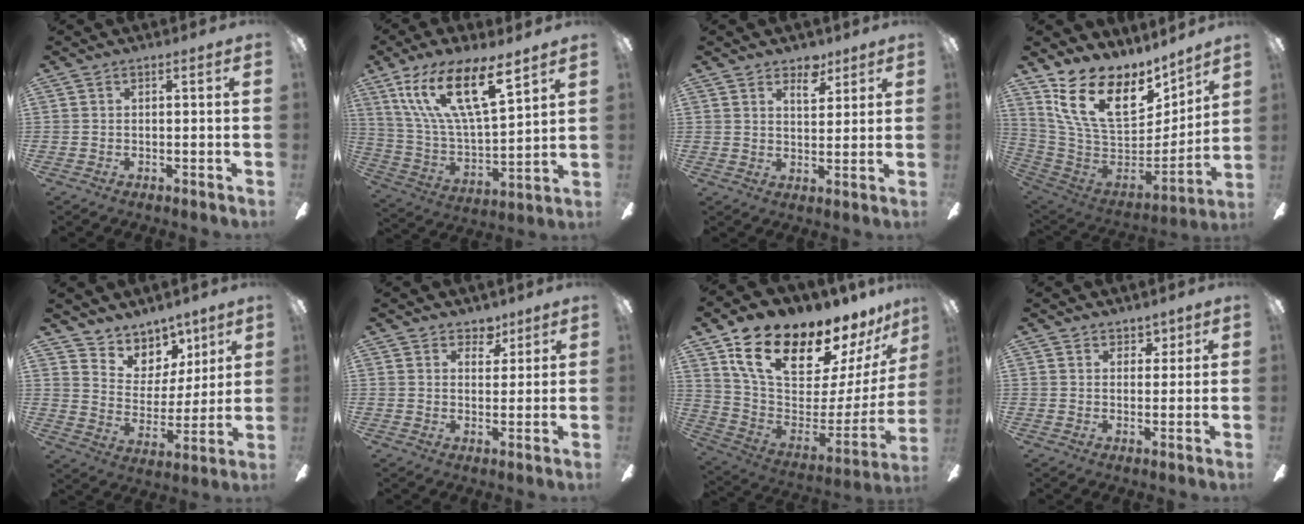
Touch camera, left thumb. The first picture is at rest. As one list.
[{"total": 19.7, "force": [11.9, 6.6, 14.2], "torque": [-0.288, -0.065, 0.199]}, {"total": 5.9, "force": [4.2, 3.4, 2.4], "torque": [-0.012, -0.020, 0.070]}, {"total": 19.9, "force": [11.4, 11.0, 12.0], "torque": [-0.238, -0.078, 0.210]}, {"total": 9.1, "force": [6.9, 5.9, 0.4], "torque": [-0.030, -0.067, 0.138]}, {"total": 5.2, "force": [3.8, 3.4, 1.3], "torque": [-0.007, -0.019, 0.065]}, {"total": 21.7, "force": [16.5, 9.2, 10.7], "torque": [-0.193, -0.104, 0.297]}, {"total": 3.8, "force": [2.6, 2.7, 0.2], "torque": [0.010, -0.010, 0.045]}]